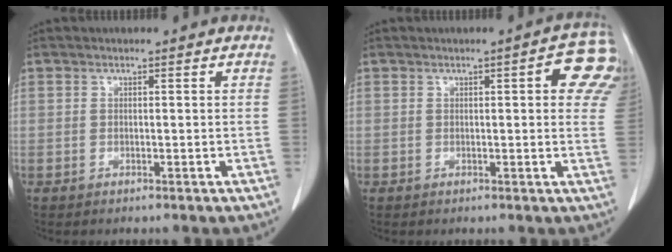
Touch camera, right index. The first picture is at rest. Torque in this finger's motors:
{"motor_torque": [0.94, 0.15, 0.34, 0.06]}